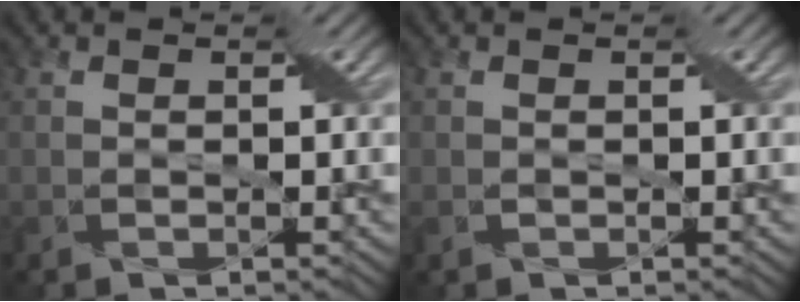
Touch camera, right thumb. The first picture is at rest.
{"total": 0.9, "force": [-0.3, 0.8, 0.5], "torque": [-0.017, -0.002, -0.005]}